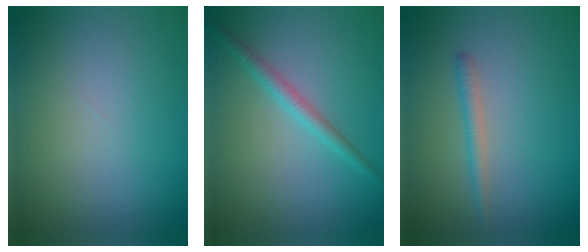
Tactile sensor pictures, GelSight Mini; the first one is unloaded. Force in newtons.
{"total": 1.8, "press": 1.8, "slide": 0.0}
{"total": 1.3, "press": 1.3, "slide": 0.0}